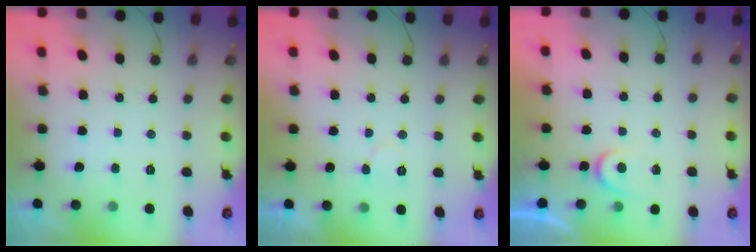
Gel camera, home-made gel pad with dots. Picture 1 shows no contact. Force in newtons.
{"total": 3.8, "press": 3.8, "slide": 0.3}
{"total": 3.1, "press": 3.1, "slide": 0.4}